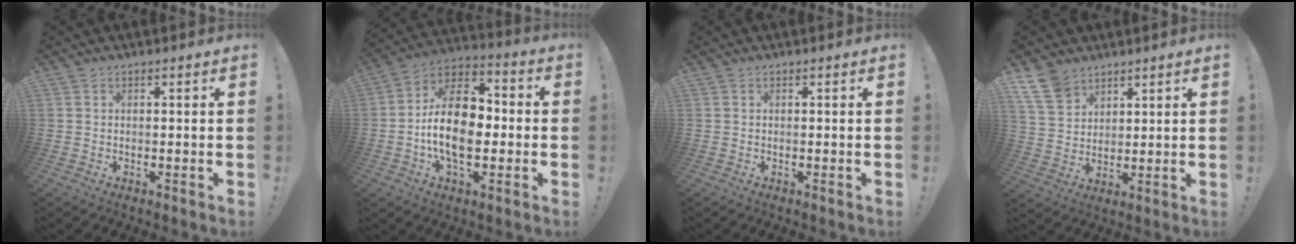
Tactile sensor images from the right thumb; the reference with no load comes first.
{"total": 18.0, "force": [-2.5, 10.9, 14.1], "torque": [-0.263, 0.015, -0.042]}
{"total": 0.0}
{"total": 10.1, "force": [7.4, 6.0, 3.6], "torque": [-0.068, -0.041, 0.147]}